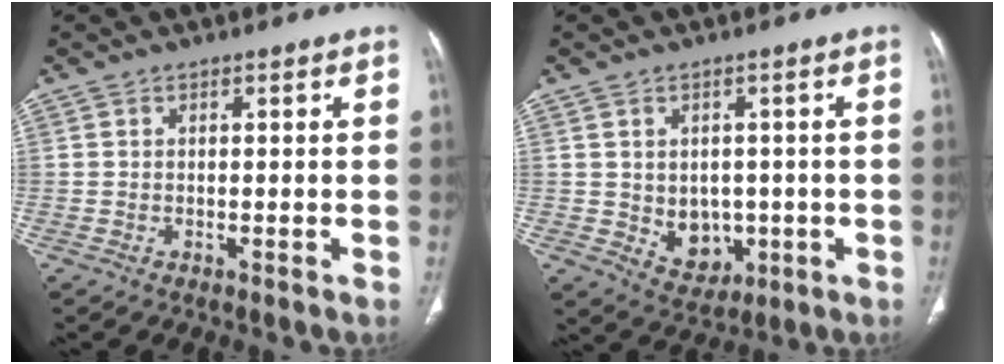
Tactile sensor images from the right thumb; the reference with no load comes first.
{"total": 6.9, "force": [-0.7, 5.6, 4.0], "torque": [-0.029, -0.004, 0.011]}